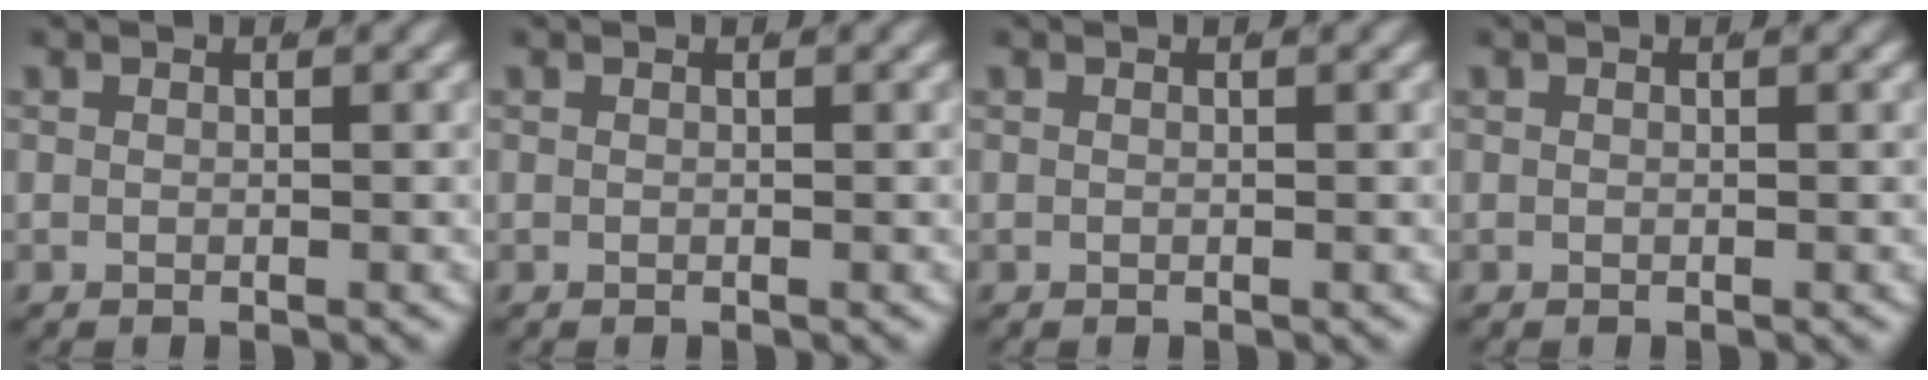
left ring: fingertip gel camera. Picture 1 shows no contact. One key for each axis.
{"total": 0.0}
{"total": 0.0}
{"total": 0.0}